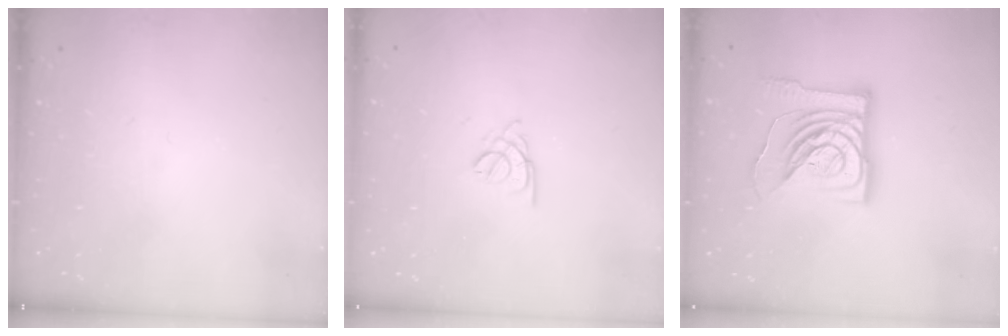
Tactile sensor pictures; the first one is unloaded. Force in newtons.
{"total": 1.8, "press": 1.7, "slide": 0.5}
{"total": 15.9, "press": 15.7, "slide": 1.9}